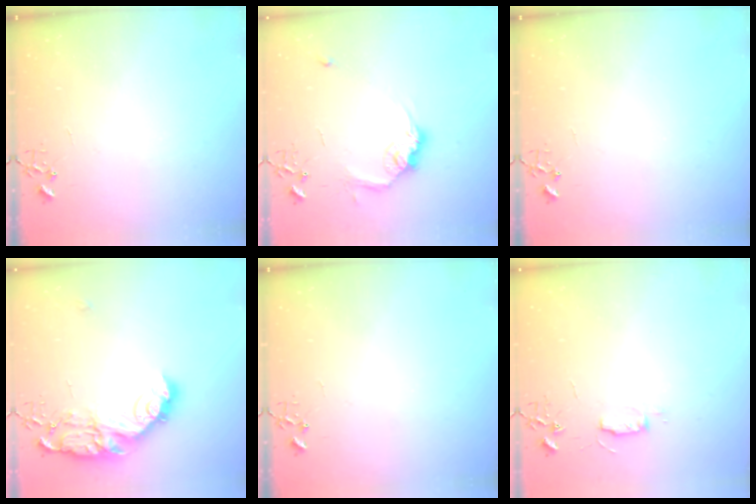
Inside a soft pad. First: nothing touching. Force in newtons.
{"total": 12.4, "press": 12.4, "slide": 0.7}
{"total": 0.0}
{"total": 16.6, "press": 16.5, "slide": 1.3}
{"total": 0.0}
{"total": 5.9, "press": 5.8, "slide": 0.5}